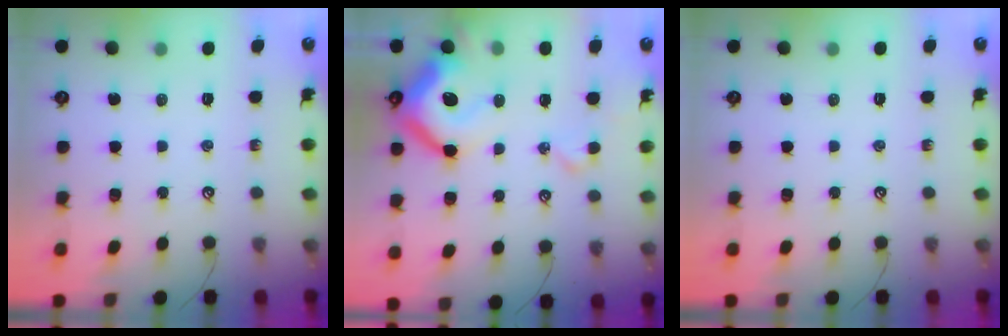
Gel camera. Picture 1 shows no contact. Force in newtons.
{"total": 18.1, "press": 17.9, "slide": 2.6}
{"total": 0.0}